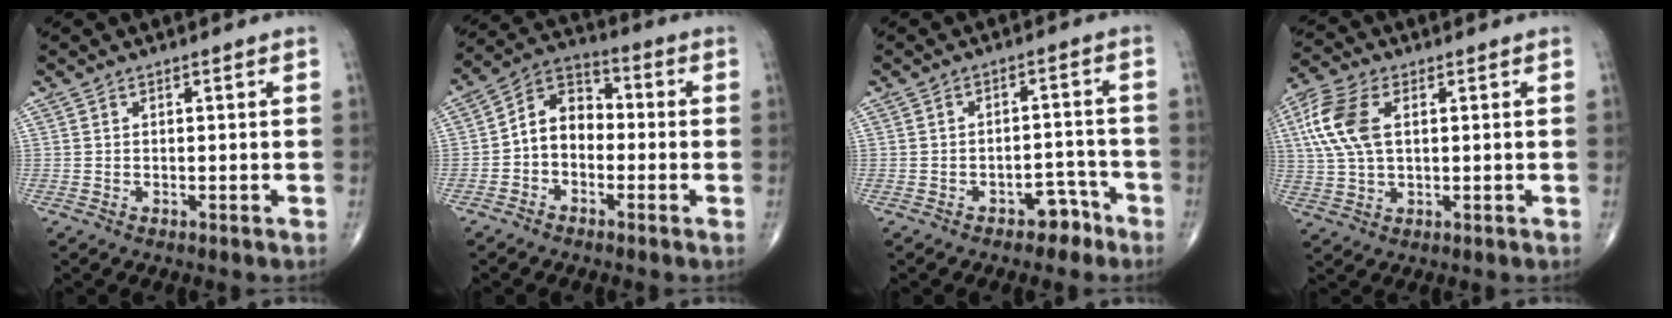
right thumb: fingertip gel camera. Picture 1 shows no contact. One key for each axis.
{"total": 8.1, "fx": -1.6, "fy": 6.1, "fz": 5.2, "tx": -0.061, "ty": 0.036, "tz": -0.048}
{"total": 4.6, "fx": -3.2, "fy": 2.7, "fz": 1.9, "tx": -0.008, "ty": 0.040, "tz": -0.042}
{"total": 11.0, "fx": 2.7, "fy": 6.0, "fz": 8.8, "tx": -0.210, "ty": 0.011, "tz": 0.052}